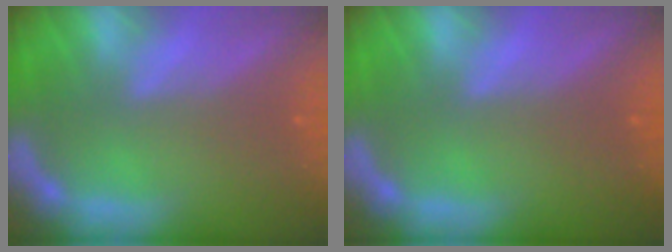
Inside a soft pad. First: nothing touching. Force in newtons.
{"total": 0.0}